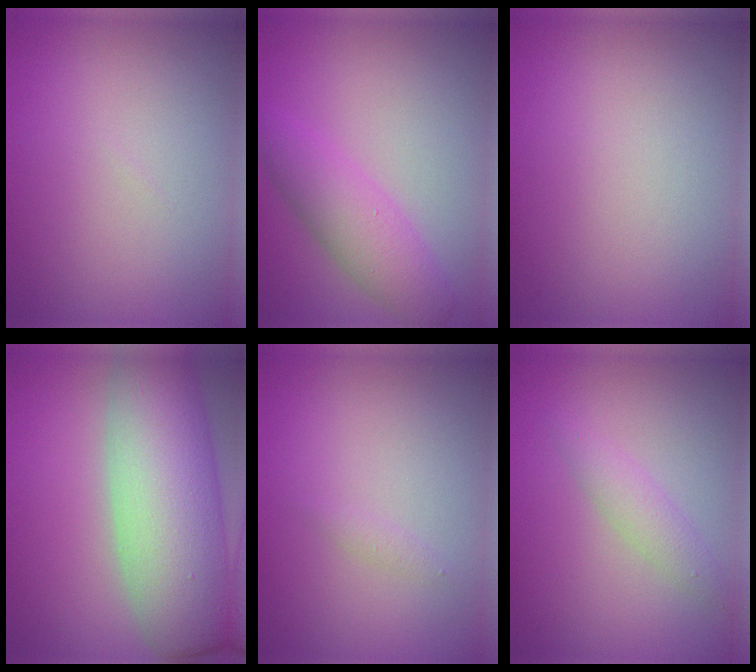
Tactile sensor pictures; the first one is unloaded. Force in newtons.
{"total": 4.2, "press": 4.2, "slide": 0.1}
{"total": 0.0}
{"total": 12.3, "press": 12.2, "slide": 0.9}
{"total": 0.6, "press": 0.6, "slide": 0.0}
{"total": 2.0, "press": 2.0, "slide": 0.0}